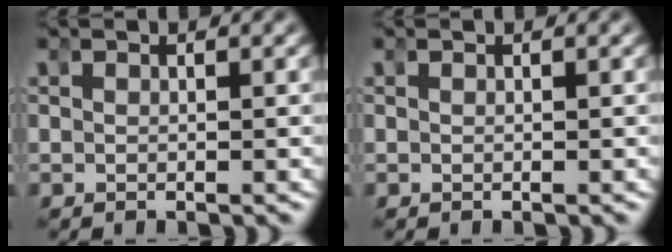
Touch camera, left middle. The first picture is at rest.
{"total": 0.0}